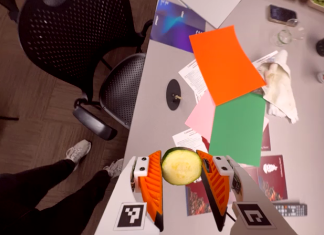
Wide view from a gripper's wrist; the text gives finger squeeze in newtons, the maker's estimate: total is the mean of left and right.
{"total": 11.8, "left": 12.3, "right": 11.3}